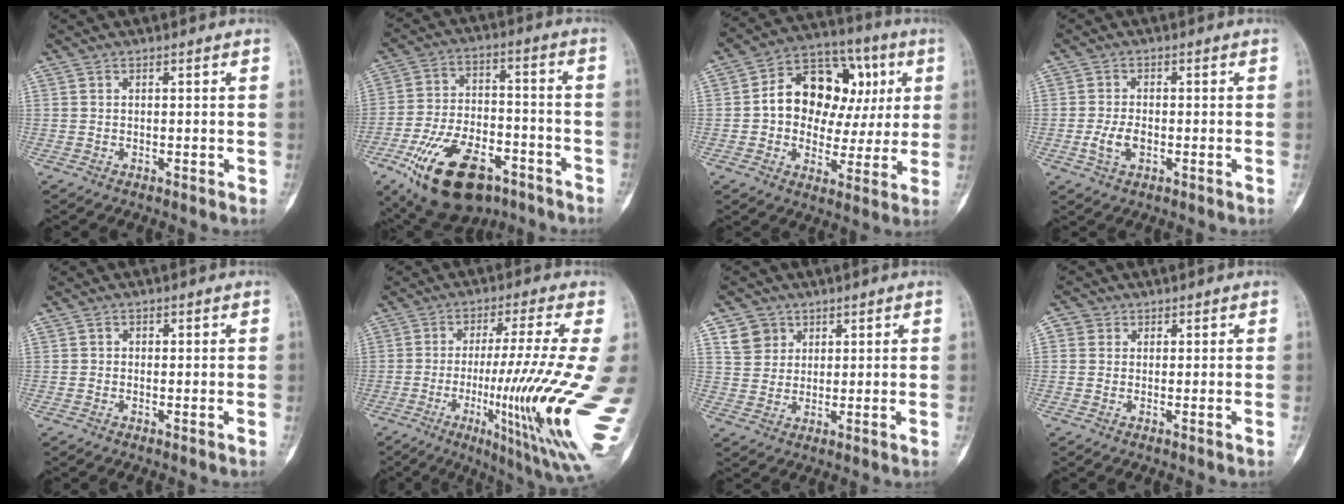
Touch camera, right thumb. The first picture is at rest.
{"total": 20.7, "force": [-11.4, 11.1, 13.3], "torque": [-0.240, 0.053, -0.185]}
{"total": 18.9, "force": [3.4, 13.4, 12.9], "torque": [-0.144, 0.032, 0.050]}
{"total": 3.6, "force": [-1.0, 2.0, 2.8], "torque": [-0.064, 0.007, -0.018]}
{"total": 0.5, "force": [0.1, 0.5, 0.0], "torque": [0.002, 0.000, -0.003]}
{"total": 20.6, "force": [-2.3, 2.0, 20.4], "torque": [-0.308, -0.019, -0.024]}
{"total": 5.2, "force": [2.7, 4.4, 0.7], "torque": [0.006, -0.008, 0.052]}
{"total": 1.9, "force": [0.7, 1.7, 0.4], "torque": [0.002, -0.001, 0.002]}